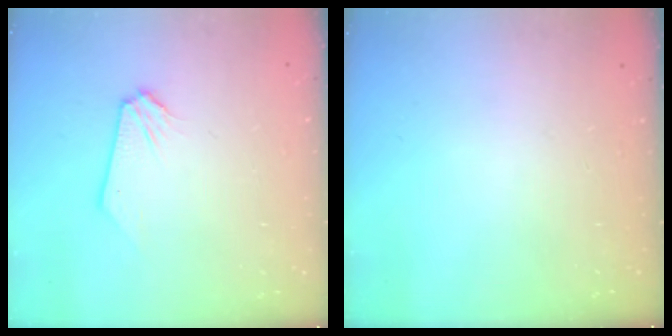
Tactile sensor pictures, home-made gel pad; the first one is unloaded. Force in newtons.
{"total": 0.0}